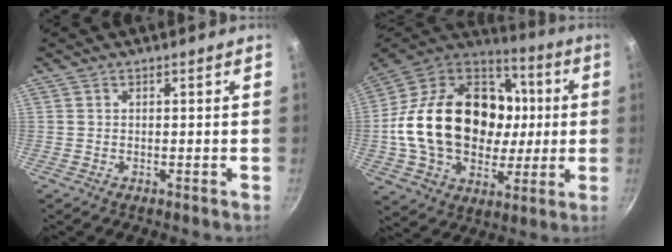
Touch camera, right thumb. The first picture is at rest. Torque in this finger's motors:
{"motor_torque": [-0.15, 2.28, 1.74, -1.06, 0.67]}